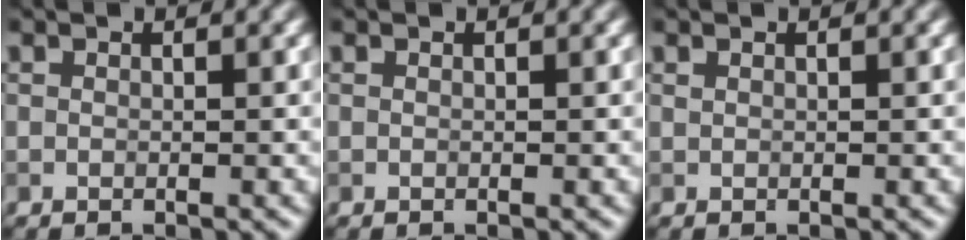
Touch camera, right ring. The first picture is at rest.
{"total": 0.0}
{"total": 0.0}